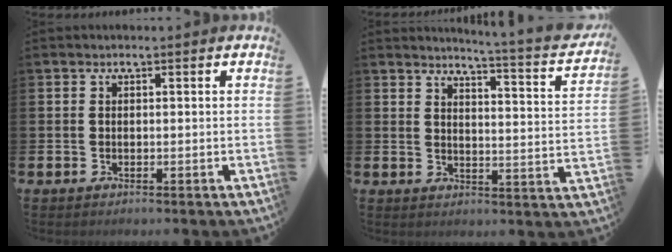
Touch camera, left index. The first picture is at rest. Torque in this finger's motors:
{"motor_torque": [-0.57, -0.61, -0.82, 0.01]}